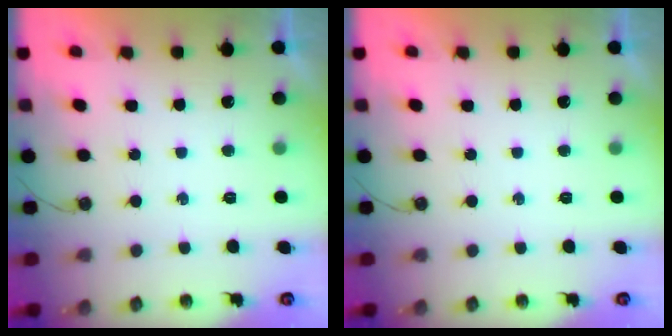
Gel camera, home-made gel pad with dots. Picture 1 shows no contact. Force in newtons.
{"total": 0.0}